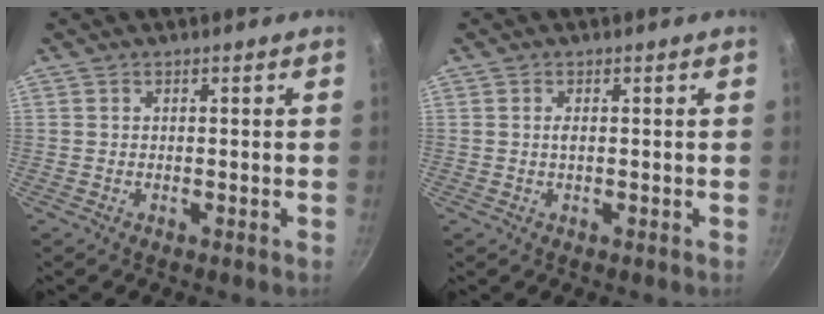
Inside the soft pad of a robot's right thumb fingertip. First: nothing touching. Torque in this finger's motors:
{"motor_torque": [-0.09, 0.35, 0.32, 0.12, -0.05]}